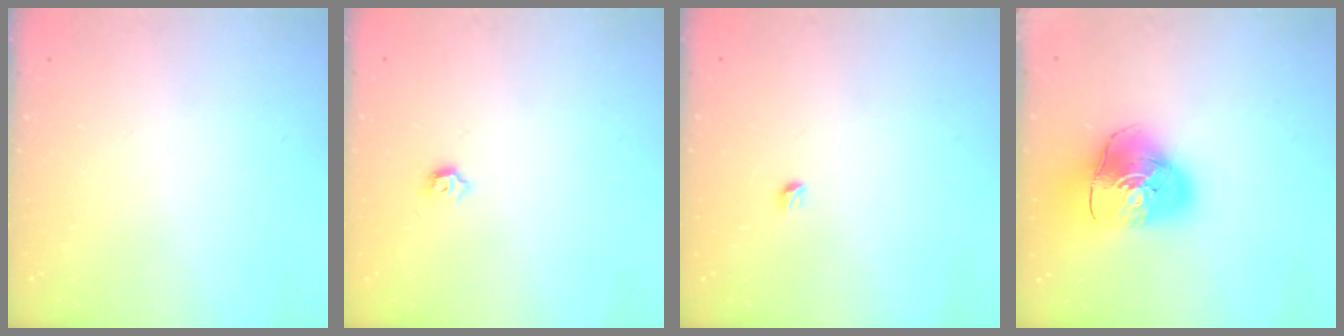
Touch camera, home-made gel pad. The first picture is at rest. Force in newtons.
{"total": 3.4, "press": 3.3, "slide": 0.7}
{"total": 2.9, "press": 2.9, "slide": 0.4}
{"total": 15.0, "press": 14.8, "slide": 2.2}